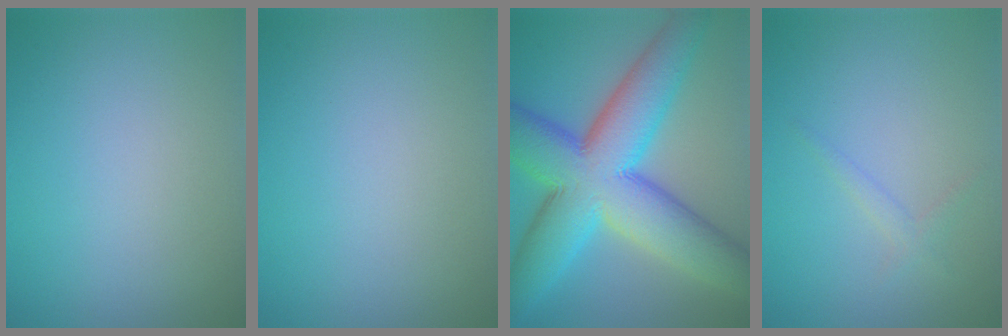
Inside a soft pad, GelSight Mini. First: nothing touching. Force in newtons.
{"total": 0.0}
{"total": 14.2, "press": 14.2, "slide": 0.1}
{"total": 1.1, "press": 1.1, "slide": 0.1}